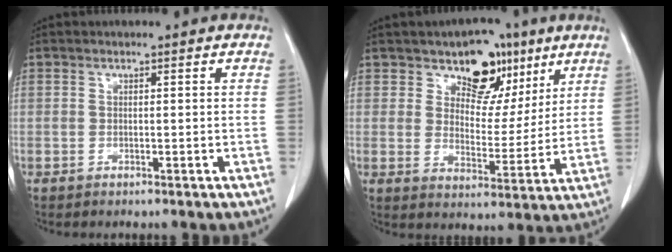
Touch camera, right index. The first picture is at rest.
{"total": 9.3, "force": [5.8, 5.7, 4.5], "torque": [-0.053, 0.006, 0.091]}